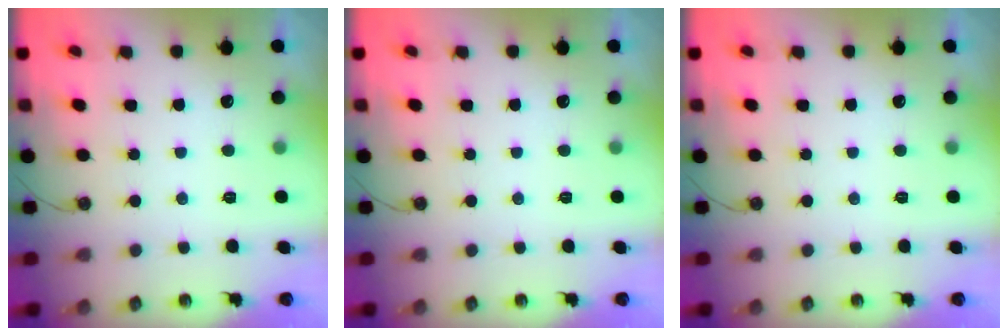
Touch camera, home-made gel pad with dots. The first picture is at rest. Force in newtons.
{"total": 0.0}
{"total": 0.0}